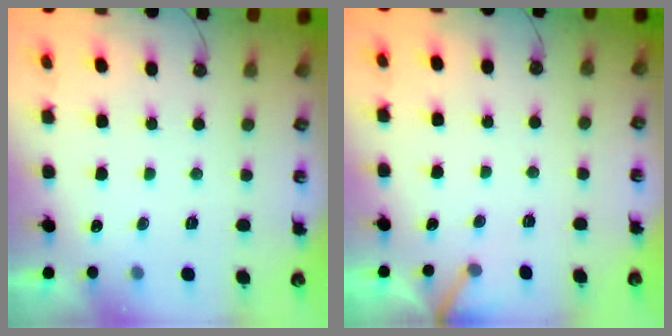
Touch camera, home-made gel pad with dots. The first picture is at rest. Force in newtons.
{"total": 2.9, "press": 2.9, "slide": 0.2}